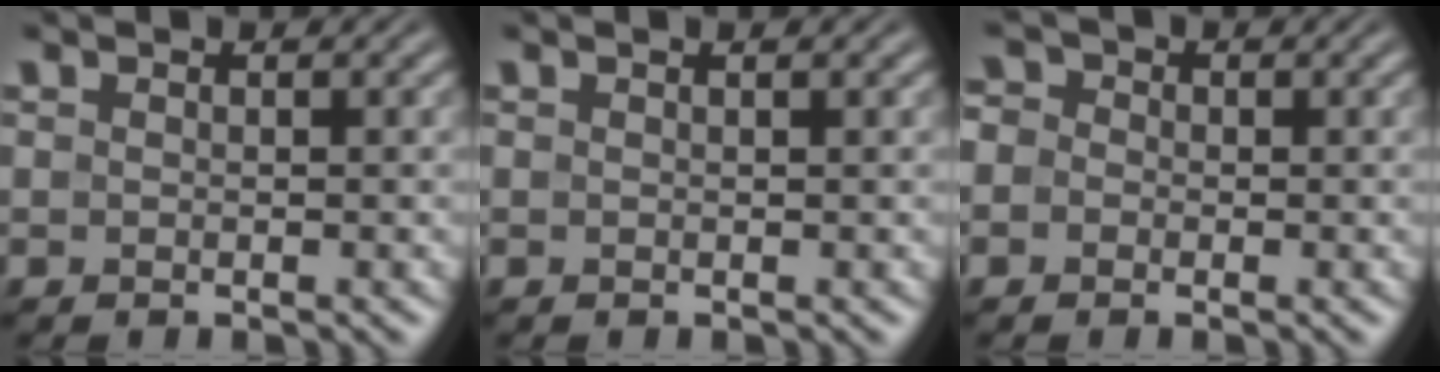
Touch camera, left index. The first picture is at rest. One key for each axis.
{"total": 1.0, "fx": 0.5, "fy": 0.2, "fz": 0.8, "tx": -0.009, "ty": 0.005, "tz": 0.003}
{"total": 2.5, "fx": 0.1, "fy": 2.2, "fz": 1.0, "tx": 0.000, "ty": 0.017, "tz": -0.025}